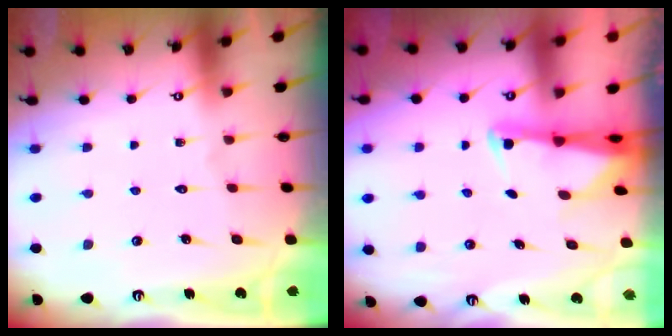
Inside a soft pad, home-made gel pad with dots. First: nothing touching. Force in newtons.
{"total": 2.6, "press": 2.5, "slide": 0.5}